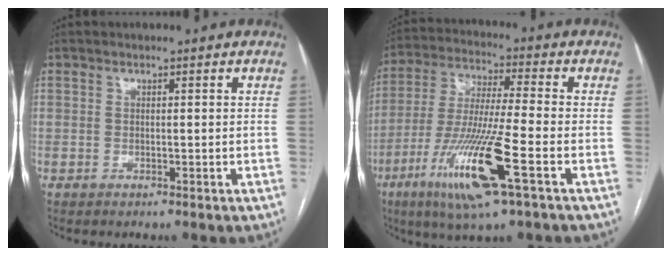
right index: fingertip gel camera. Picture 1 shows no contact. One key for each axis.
{"total": 15.4, "fx": -6.4, "fy": 0.4, "fz": 14.0, "tx": -0.288, "ty": -0.025, "tz": -0.117}